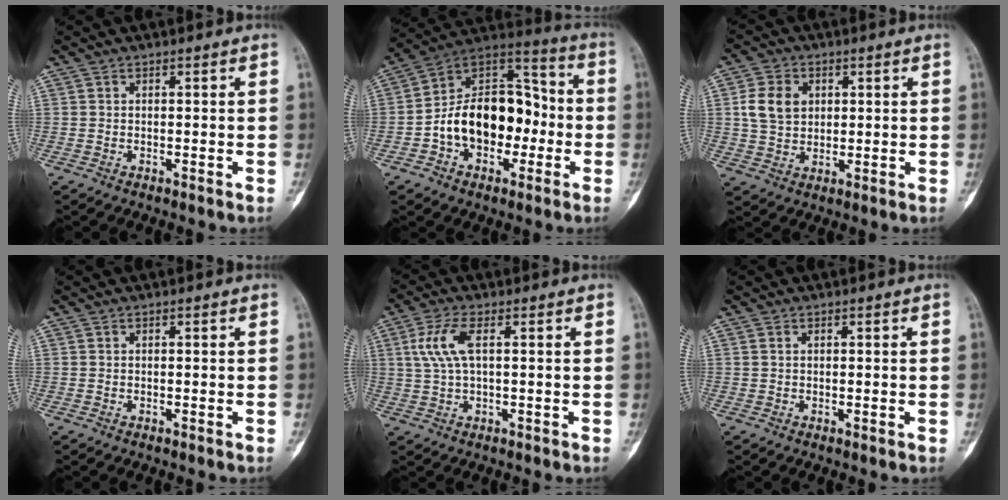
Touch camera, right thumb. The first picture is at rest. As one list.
[{"total": 18.0, "force": [-3.3, 12.0, 13.0], "torque": [-0.174, 0.056, -0.058]}, {"total": 7.6, "force": [1.8, 5.9, 4.5], "torque": [-0.071, -0.002, 0.034]}, {"total": 0.0}, {"total": 6.3, "force": [1.5, 2.3, 5.7], "torque": [-0.148, 0.012, 0.034]}, {"total": 0.7, "force": [0.3, 0.5, 0.4], "torque": [-0.010, -0.001, 0.005]}]